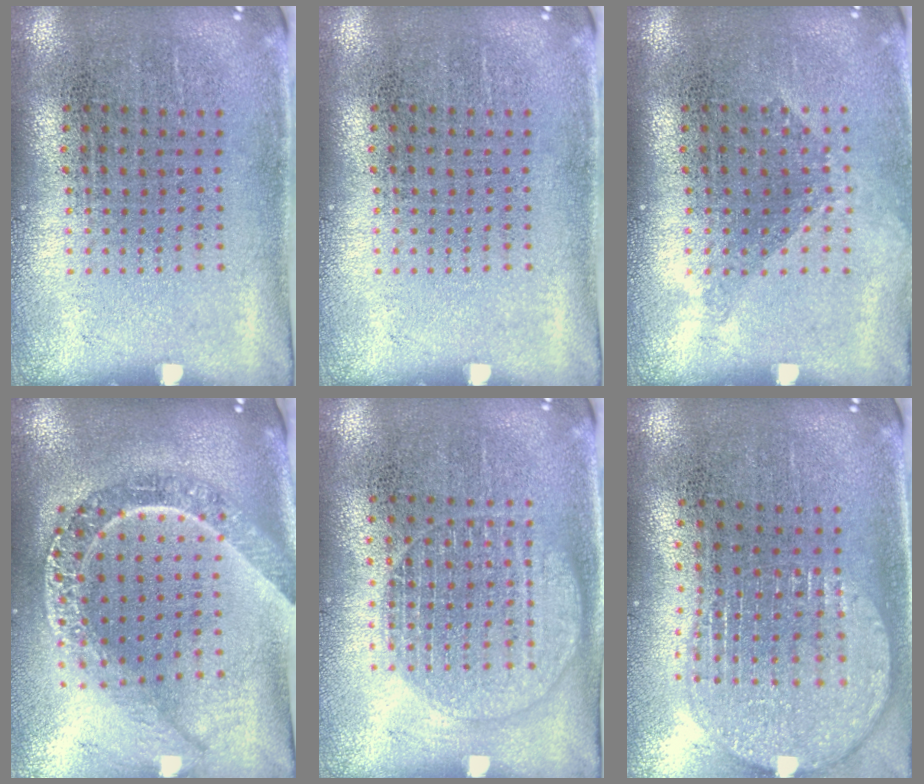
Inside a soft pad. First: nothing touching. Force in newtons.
{"total": 0.0}
{"total": 1.1, "press": 0.9, "slide": 0.7}
{"total": 2.5, "press": 2.0, "slide": 1.4}
{"total": 1.3, "press": 1.3, "slide": 0.2}
{"total": 1.9, "press": 1.6, "slide": 1.0}